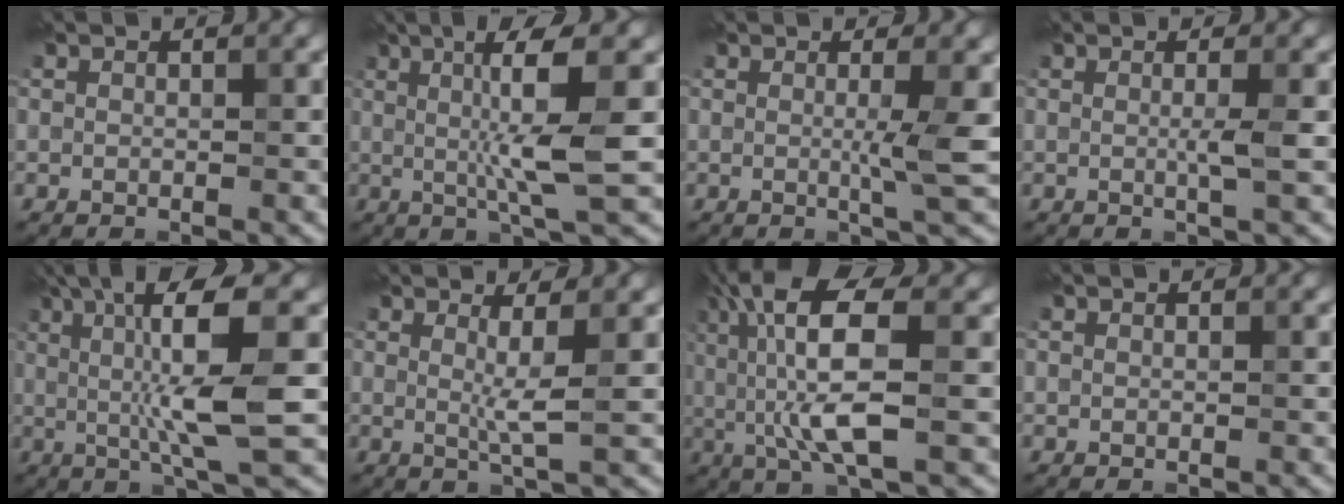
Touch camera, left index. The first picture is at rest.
{"total": 7.4, "force": [0.9, 1.0, 7.2], "torque": [-0.117, 0.001, 0.016]}
{"total": 3.2, "force": [0.0, 0.4, 3.2], "torque": [-0.049, -0.008, -0.006]}
{"total": 1.8, "force": [0.0, 0.2, 1.8], "torque": [-0.031, -0.003, -0.004]}
{"total": 10.1, "force": [1.6, 1.7, 9.8], "torque": [-0.151, 0.001, 0.030]}
{"total": 2.7, "force": [0.5, 0.4, 2.6], "torque": [-0.045, -0.008, 0.006]}
{"total": 8.5, "force": [0.9, 2.3, 8.1], "torque": [-0.162, 0.009, 0.013]}
{"total": 0.0}